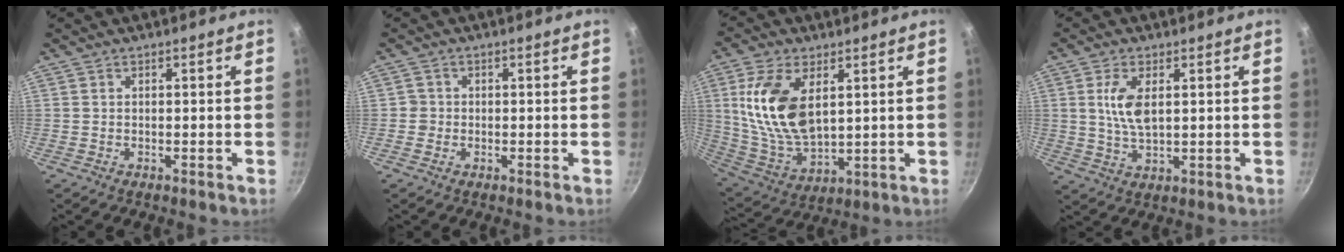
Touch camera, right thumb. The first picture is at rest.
{"total": 1.6, "force": [-0.3, 1.6, 0.0], "torque": [0.012, 0.008, -0.008]}
{"total": 16.3, "force": [4.3, 8.7, 13.1], "torque": [-0.255, -0.017, 0.095]}
{"total": 6.7, "force": [1.6, 3.1, 5.8], "torque": [-0.118, -0.008, 0.035]}